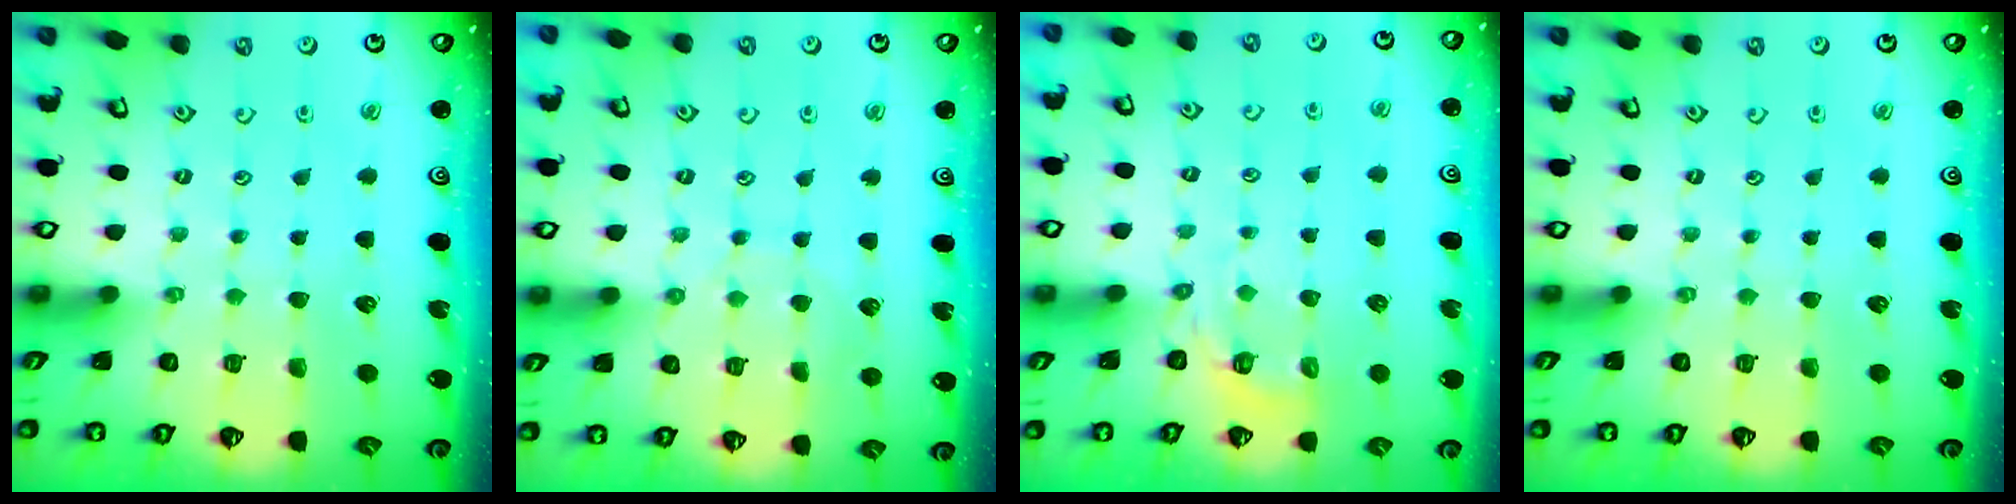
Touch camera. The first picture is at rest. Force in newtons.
{"total": 6.0, "press": 6.0, "slide": 0.5}
{"total": 3.3, "press": 2.6, "slide": 2.1}
{"total": 0.0}